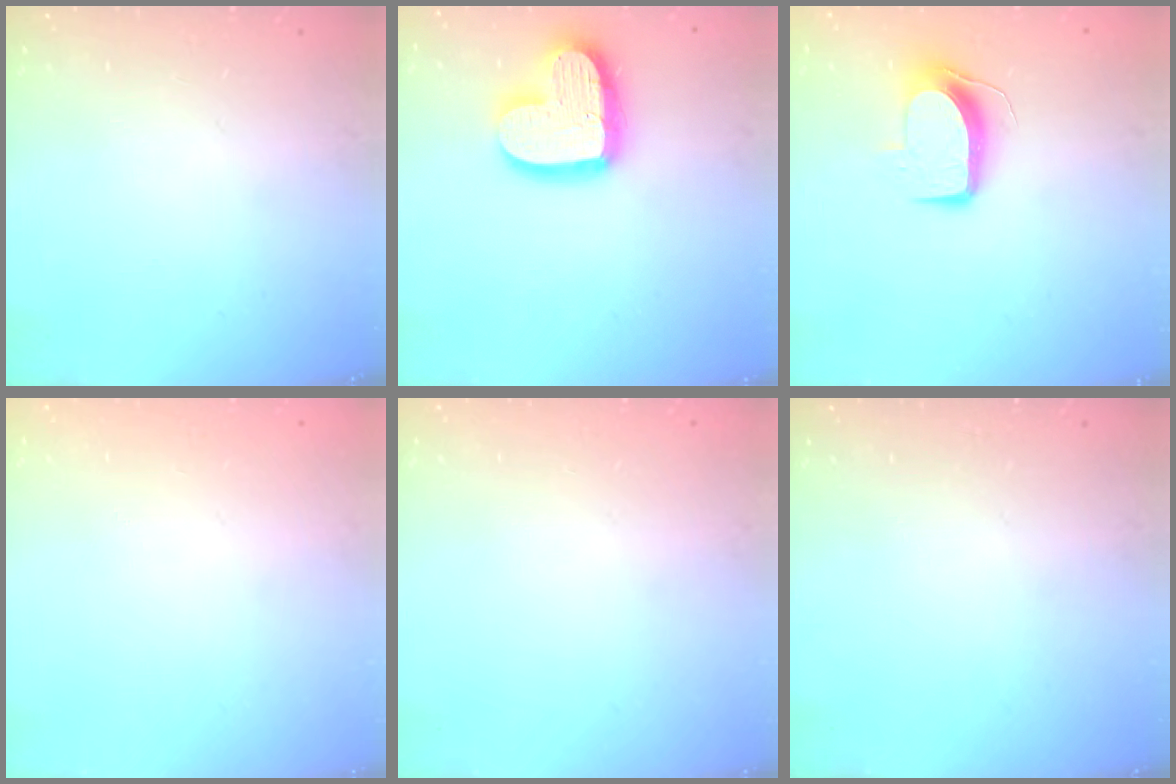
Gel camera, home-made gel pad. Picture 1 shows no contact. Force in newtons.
{"total": 17.1, "press": 17.0, "slide": 1.5}
{"total": 9.5, "press": 9.5, "slide": 0.3}
{"total": 0.0}
{"total": 0.0}
{"total": 0.0}